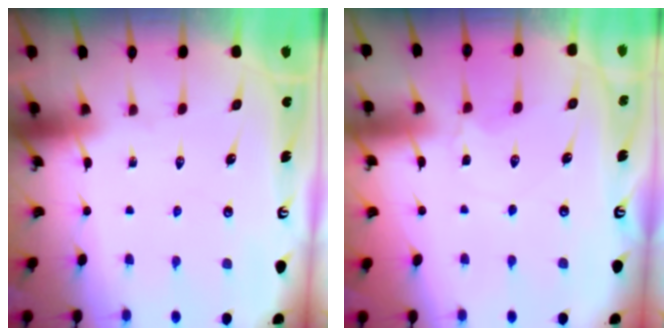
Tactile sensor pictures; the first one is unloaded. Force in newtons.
{"total": 2.6, "press": 2.5, "slide": 0.4}